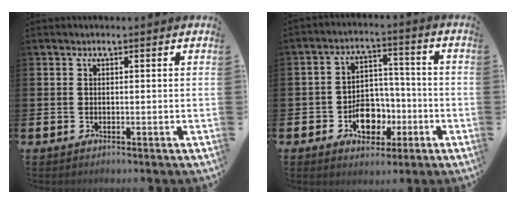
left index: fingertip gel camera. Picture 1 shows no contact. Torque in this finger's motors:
{"motor_torque": [1.47, 0.58, 0.46, 0.17]}